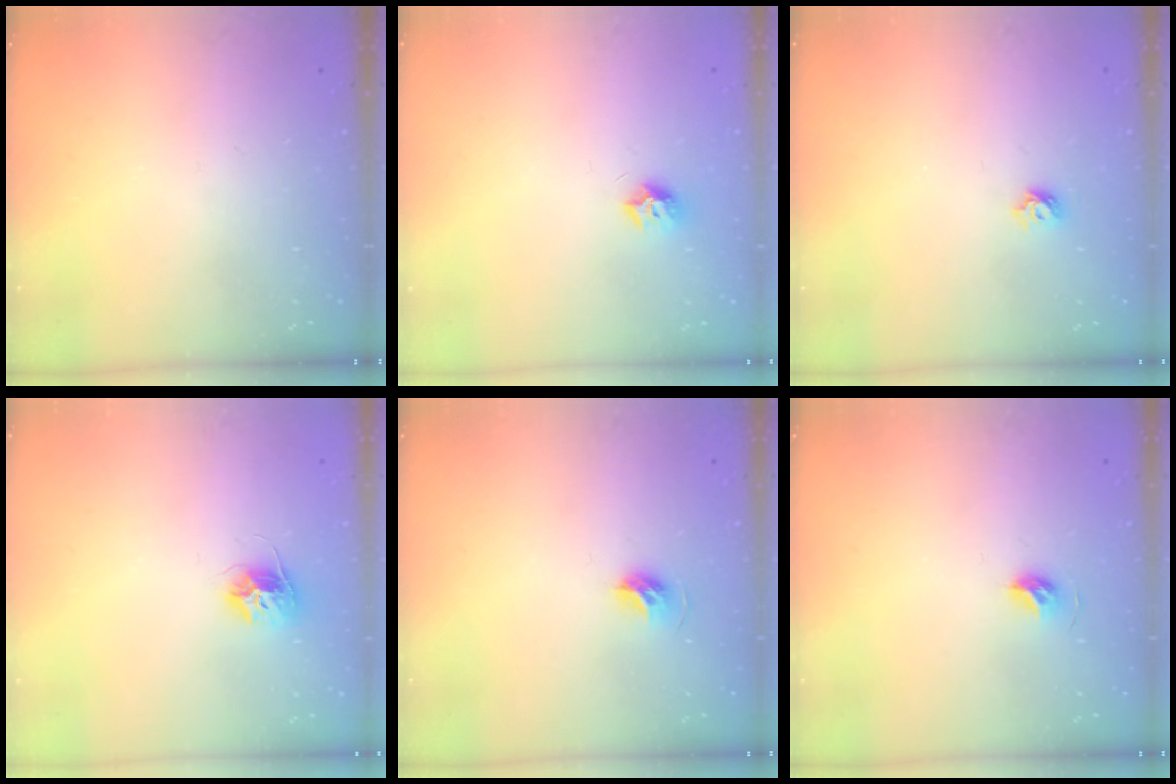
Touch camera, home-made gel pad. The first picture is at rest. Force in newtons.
{"total": 7.6, "press": 7.6, "slide": 0.7}
{"total": 5.5, "press": 5.5, "slide": 0.7}
{"total": 9.3, "press": 9.3, "slide": 0.5}
{"total": 6.2, "press": 6.1, "slide": 1.2}
{"total": 5.4, "press": 5.2, "slide": 1.2}